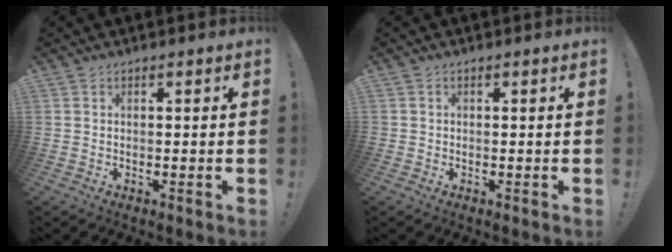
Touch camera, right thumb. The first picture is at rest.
{"total": 0.6, "force": [-0.1, 0.5, -0.1], "torque": [-0.005, 0.003, -0.001]}